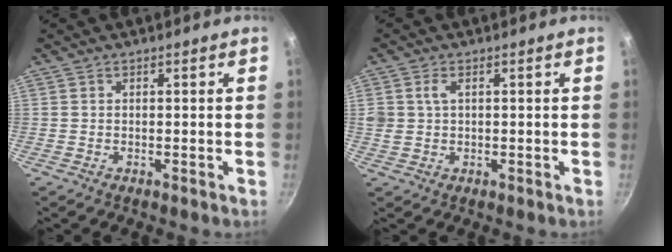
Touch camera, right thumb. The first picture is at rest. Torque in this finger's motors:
{"motor_torque": [0.44, 0.63, 0.47, 0.20, 0.02]}